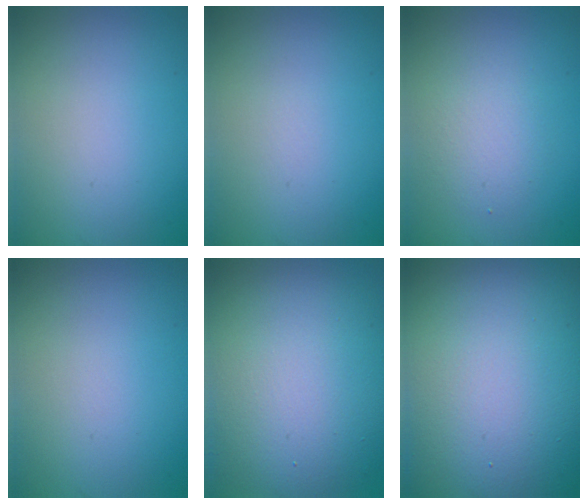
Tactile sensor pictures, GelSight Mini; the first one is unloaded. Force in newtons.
{"total": 0.0}
{"total": 2.3, "press": 2.3, "slide": 0.1}
{"total": 0.0}
{"total": 13.0, "press": 12.9, "slide": 1.0}
{"total": 23.6, "press": 23.6, "slide": 1.1}